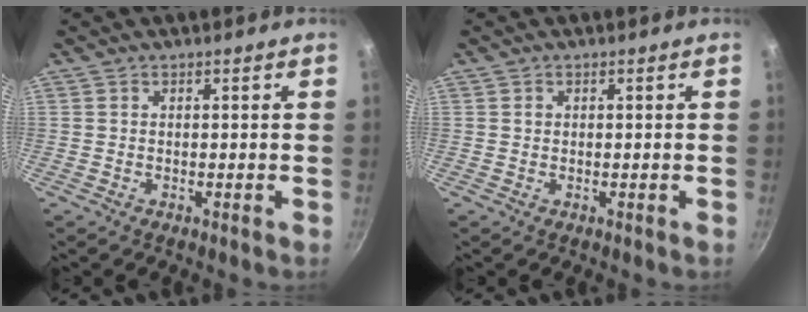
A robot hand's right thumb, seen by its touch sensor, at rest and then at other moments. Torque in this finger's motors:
{"motor_torque": [0.25, 1.08, 0.42, -0.21, 0.00]}